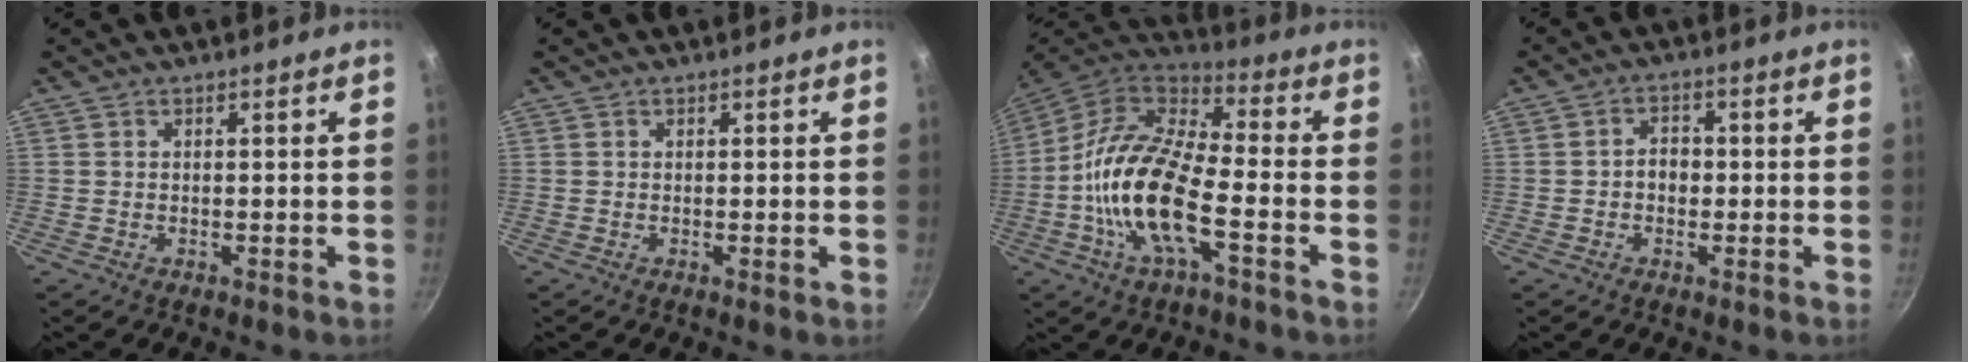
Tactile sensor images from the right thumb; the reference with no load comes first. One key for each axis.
{"total": 0.0}
{"total": 18.2, "fx": -4.8, "fy": 7.0, "fz": 16.0, "tx": -0.307, "ty": 0.037, "tz": -0.110}
{"total": 3.3, "fx": -0.5, "fy": 2.6, "fz": 2.0, "tx": -0.014, "ty": 0.012, "tz": -0.010}